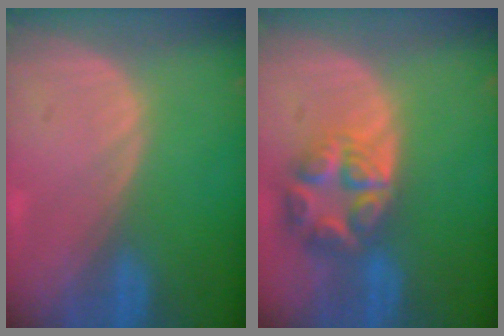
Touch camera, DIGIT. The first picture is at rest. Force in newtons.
{"total": 7.8, "press": 6.8, "slide": 3.8}